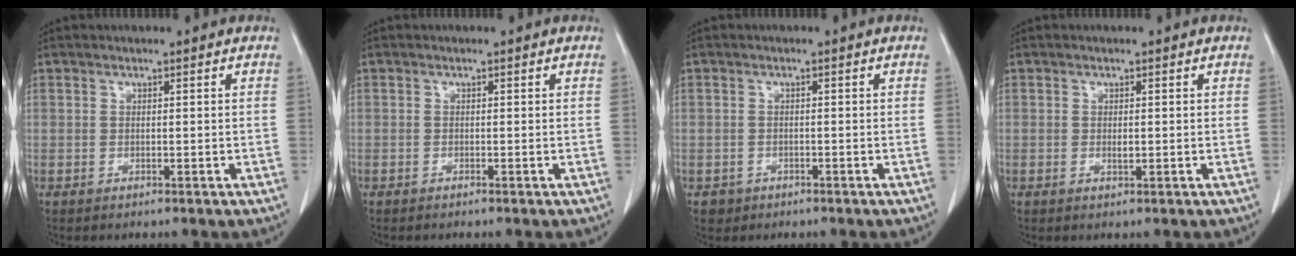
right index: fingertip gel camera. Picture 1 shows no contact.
{"total": 0.0}
{"total": 1.7, "force": [-0.9, 1.4, 0.0], "torque": [-0.003, 0.006, -0.013]}
{"total": 0.9, "force": [-0.1, 0.3, 0.9], "torque": [-0.017, -0.002, 0.000]}